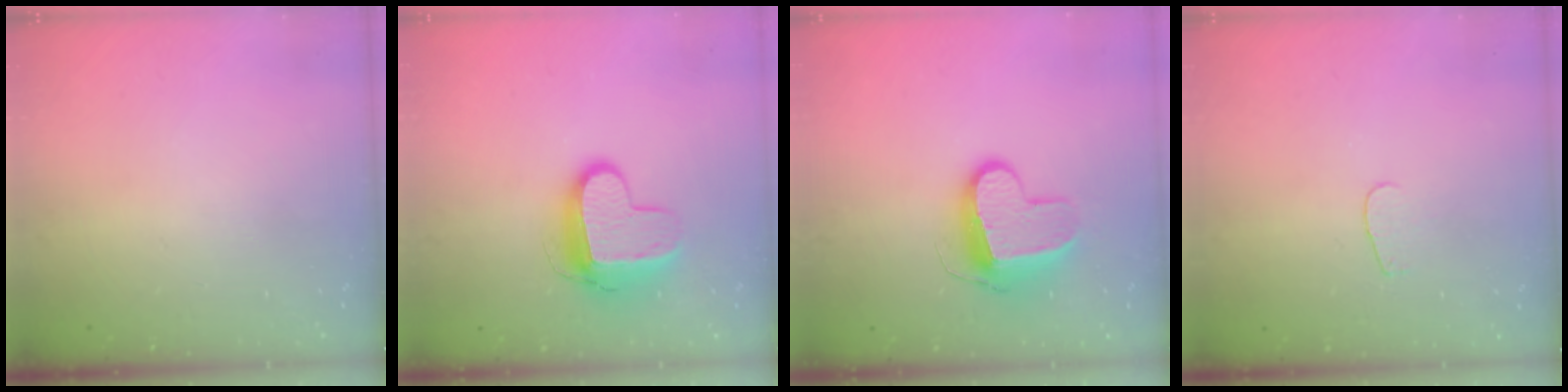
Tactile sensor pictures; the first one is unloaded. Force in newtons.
{"total": 11.1, "press": 11.0, "slide": 1.3}
{"total": 11.7, "press": 11.7, "slide": 0.9}
{"total": 2.8, "press": 2.8, "slide": 0.2}